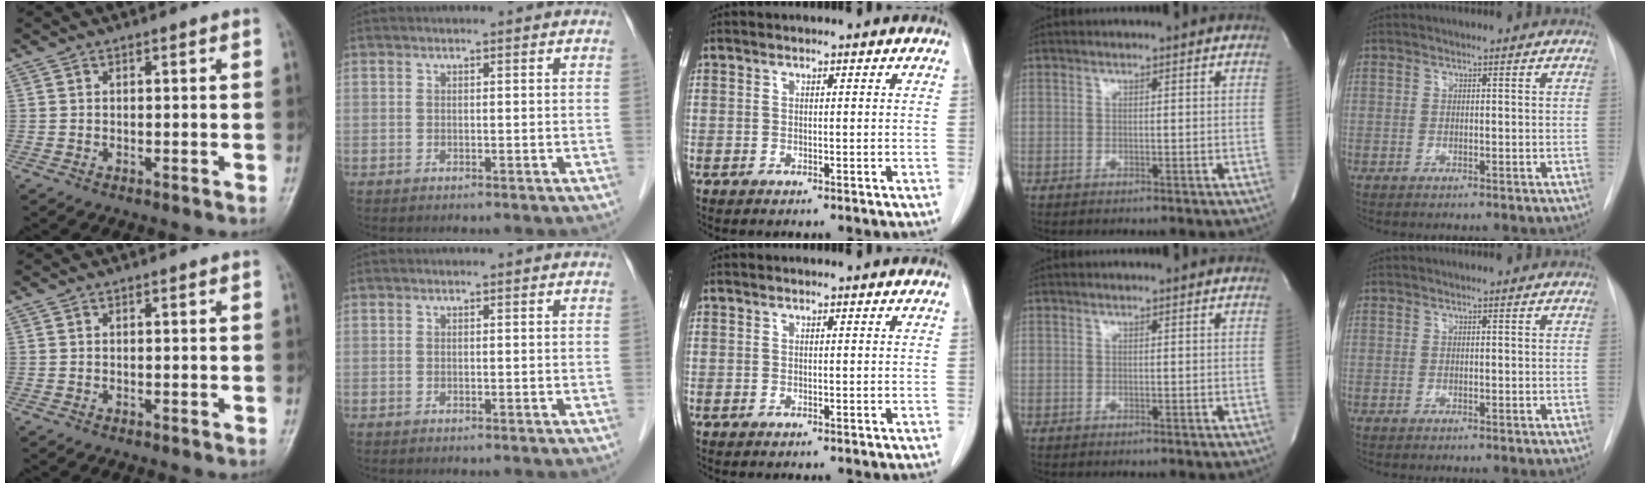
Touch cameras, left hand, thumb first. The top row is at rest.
{}